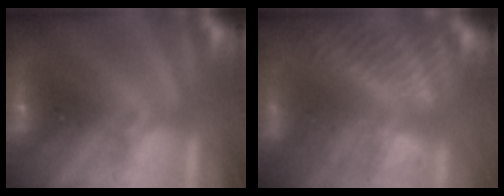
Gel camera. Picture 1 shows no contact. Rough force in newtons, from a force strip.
{"total": 3.4}